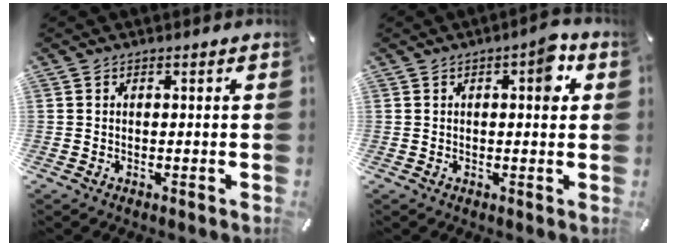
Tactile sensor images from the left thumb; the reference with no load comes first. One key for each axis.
{"total": 5.8, "fx": 1.6, "fy": 2.3, "fz": 5.1, "tx": -0.046, "ty": -0.010, "tz": 0.012}